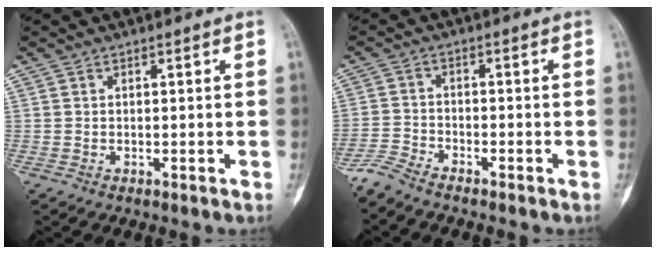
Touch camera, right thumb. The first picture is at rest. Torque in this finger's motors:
{"motor_torque": [2.35, -0.28, 1.36, -1.41, 0.38]}